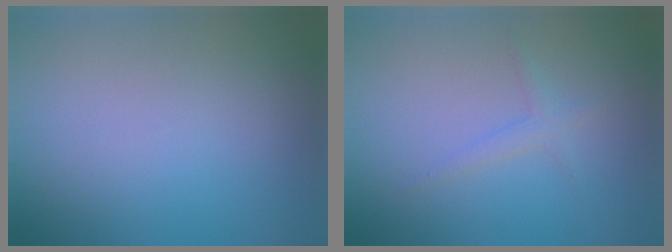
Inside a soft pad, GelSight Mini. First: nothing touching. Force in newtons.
{"total": 1.2, "press": 1.2, "slide": 0.0}